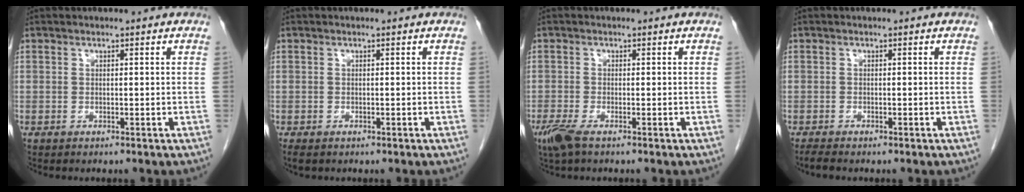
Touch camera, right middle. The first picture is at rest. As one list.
[{"total": 1.9, "force": [-1.3, 1.0, 0.9], "torque": [-0.021, -0.005, -0.017]}, {"total": 3.2, "force": [-2.1, 0.7, 2.4], "torque": [-0.055, -0.010, -0.041]}, {"total": 1.5, "force": [-1.2, 0.2, 0.7], "torque": [-0.022, -0.006, -0.022]}]